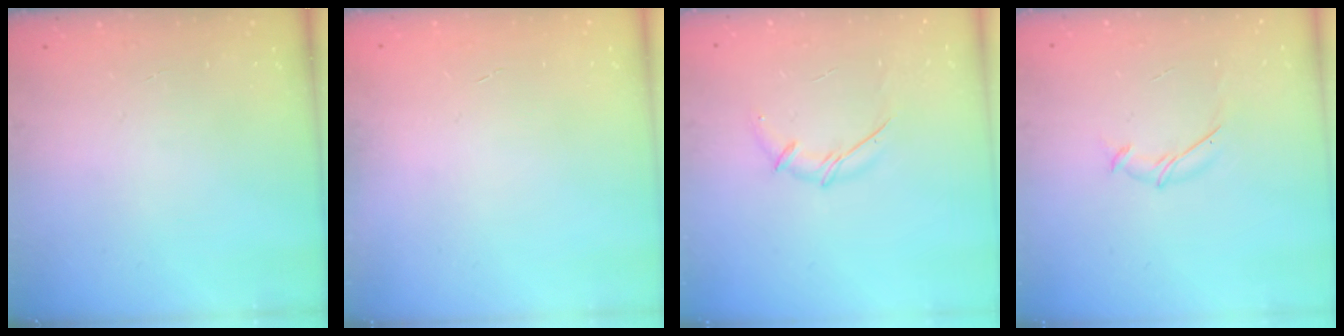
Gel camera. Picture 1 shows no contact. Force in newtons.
{"total": 0.0}
{"total": 5.9, "press": 5.7, "slide": 1.3}
{"total": 5.3, "press": 5.1, "slide": 1.0}